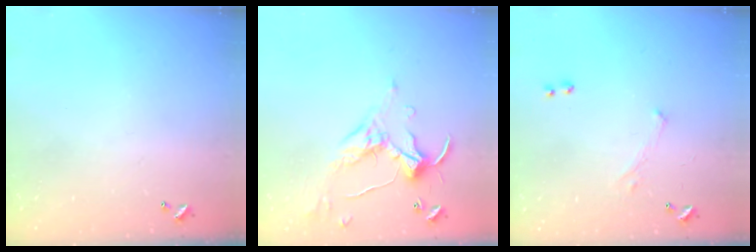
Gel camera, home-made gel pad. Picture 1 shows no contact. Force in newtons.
{"total": 1.7, "press": 1.5, "slide": 0.8}
{"total": 1.6, "press": 1.5, "slide": 0.6}